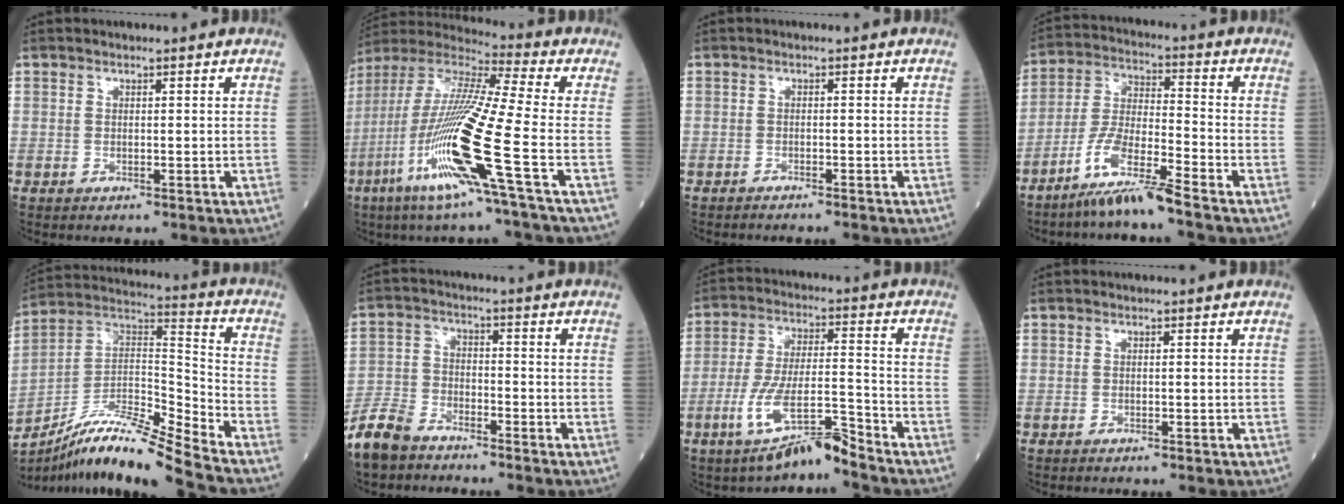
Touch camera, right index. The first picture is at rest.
{"total": 19.3, "force": [-7.1, -0.8, 18.0], "torque": [-0.385, -0.032, -0.150]}
{"total": 2.4, "force": [-2.2, -0.2, 0.9], "torque": [-0.011, 0.001, -0.028]}
{"total": 9.1, "force": [-6.9, -0.2, 6.0], "torque": [-0.123, -0.023, -0.138]}
{"total": 16.1, "force": [-13.6, -1.1, 8.5], "torque": [-0.157, 0.019, -0.247]}
{"total": 7.5, "force": [-6.5, 2.8, 2.5], "torque": [-0.062, -0.016, -0.131]}
{"total": 9.0, "force": [-6.4, 0.4, 6.3], "torque": [-0.127, -0.009, -0.122]}
{"total": 0.8, "force": [-0.7, 0.0, 0.3], "torque": [-0.003, 0.000, -0.011]}